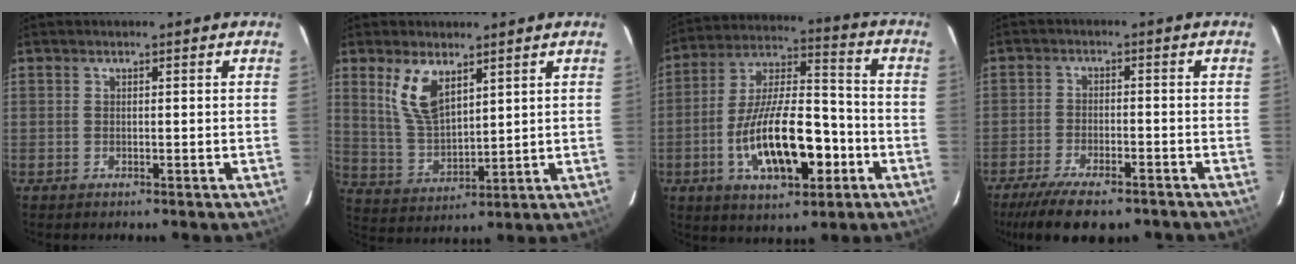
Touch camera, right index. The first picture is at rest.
{"total": 9.1, "force": [5.0, 4.2, 6.4], "torque": [-0.125, -0.001, 0.110]}
{"total": 18.4, "force": [-6.1, 7.4, 15.7], "torque": [-0.295, 0.006, -0.096]}
{"total": 12.9, "force": [-10.0, 3.9, 7.1], "torque": [-0.156, -0.033, -0.161]}